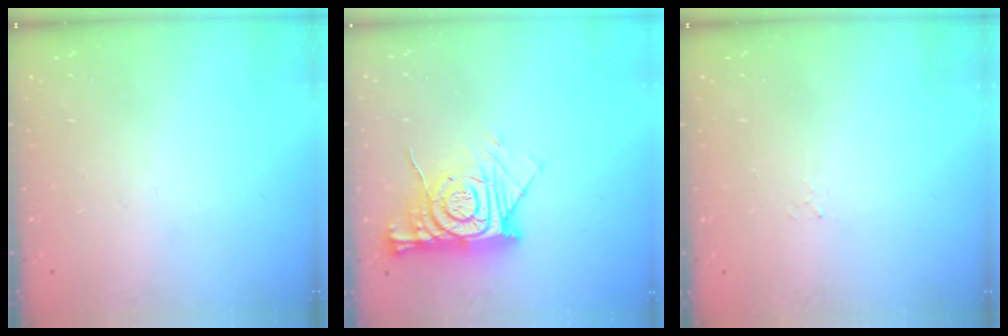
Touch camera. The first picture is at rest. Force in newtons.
{"total": 13.6, "press": 13.5, "slide": 1.3}
{"total": 1.5, "press": 1.5, "slide": 0.2}